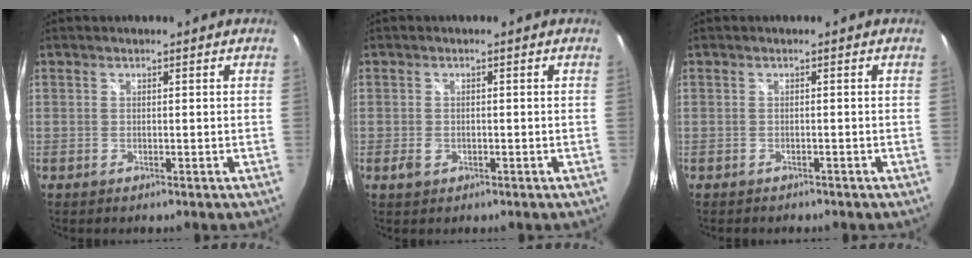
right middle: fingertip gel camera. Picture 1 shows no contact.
{"total": 2.2, "force": [-0.8, 1.7, 1.2], "torque": [-0.022, -0.002, -0.013]}
{"total": 1.1, "force": [-1.0, -0.1, 0.2], "torque": [-0.006, -0.006, -0.016]}